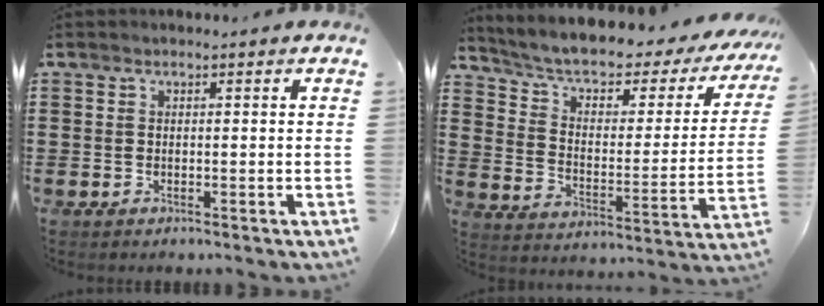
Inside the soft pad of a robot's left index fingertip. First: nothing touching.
{"total": 5.0, "force": [3.1, 2.2, 3.2], "torque": [-0.079, -0.023, 0.046]}